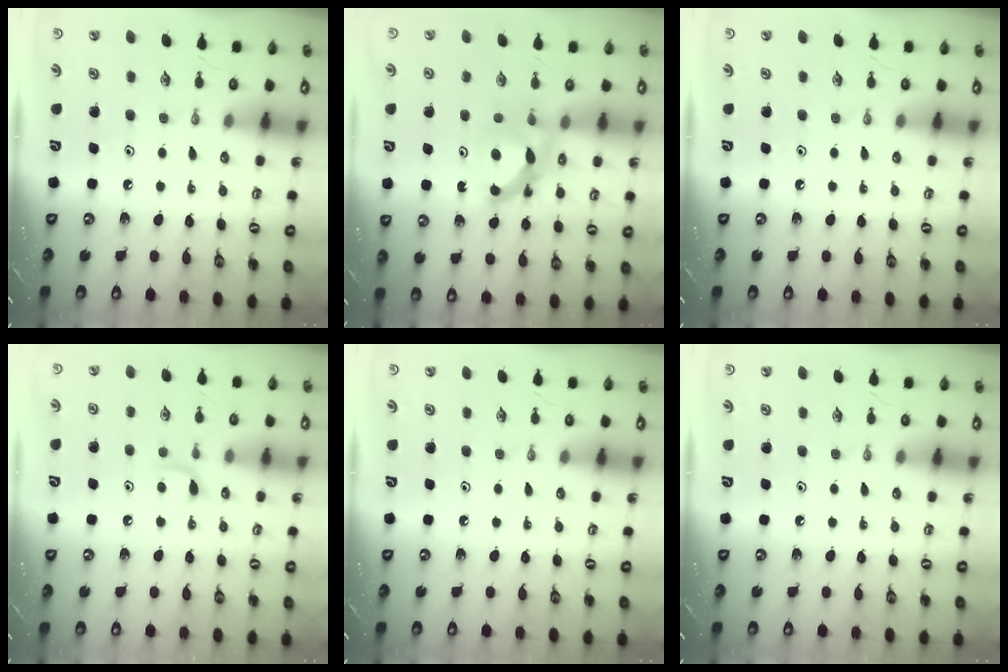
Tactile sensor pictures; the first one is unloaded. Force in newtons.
{"total": 7.2, "press": 7.2, "slide": 0.5}
{"total": 0.0}
{"total": 4.2, "press": 4.2, "slide": 0.6}
{"total": 0.0}
{"total": 0.0}